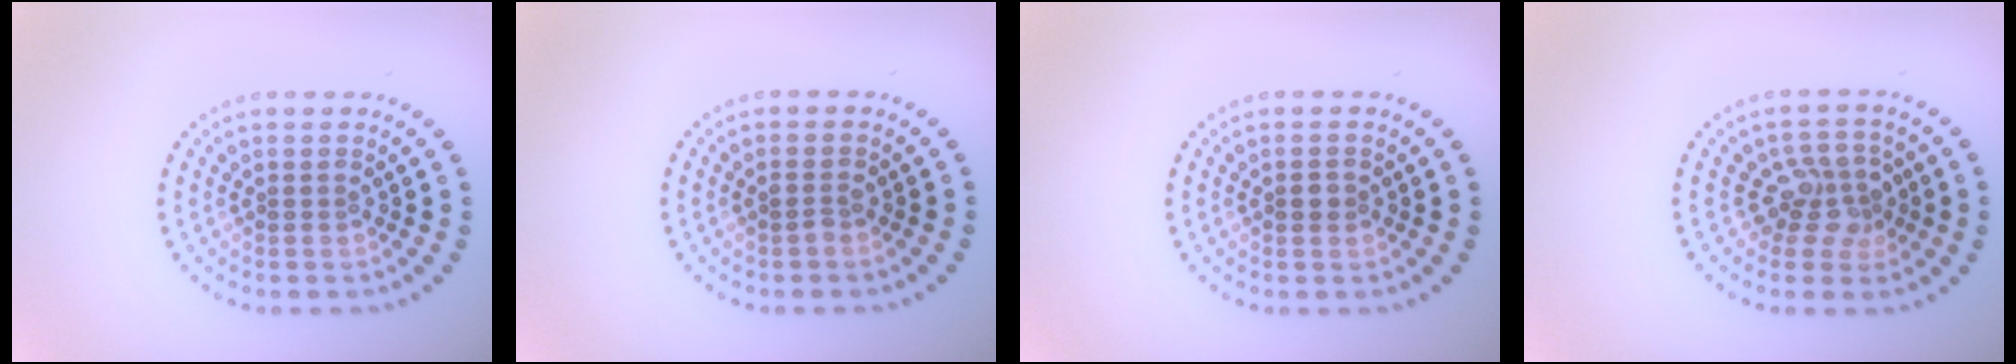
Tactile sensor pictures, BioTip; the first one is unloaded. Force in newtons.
{"total": 0.7, "press": 0.6, "slide": 0.1}
{"total": 1.2, "press": 1.2, "slide": 0.1}
{"total": 2.9, "press": 2.6, "slide": 1.3}